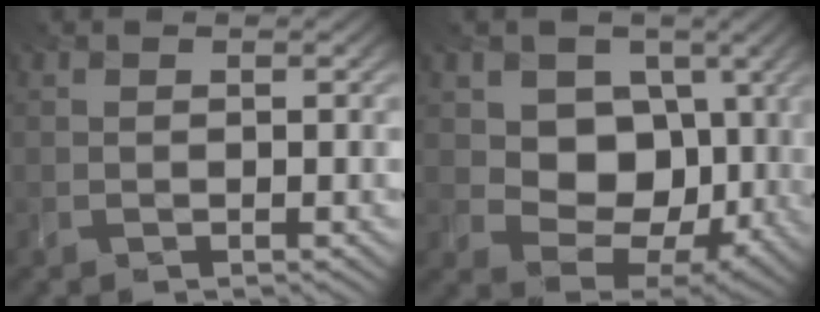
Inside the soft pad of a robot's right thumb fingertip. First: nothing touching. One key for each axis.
{"total": 11.1, "fx": 2.4, "fy": 8.7, "fz": 6.4, "tx": -0.133, "ty": -0.018, "tz": 0.033}